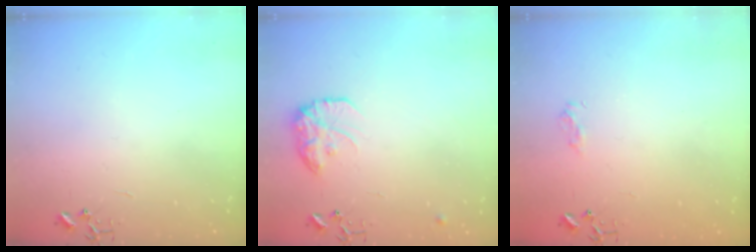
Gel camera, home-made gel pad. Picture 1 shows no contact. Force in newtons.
{"total": 13.1, "press": 13.0, "slide": 0.7}
{"total": 7.1, "press": 7.1, "slide": 0.8}